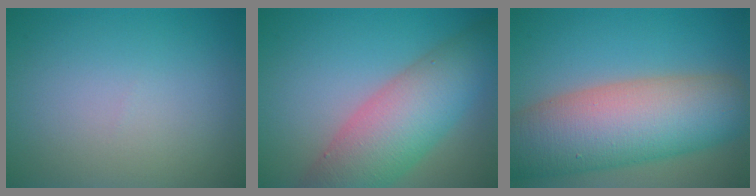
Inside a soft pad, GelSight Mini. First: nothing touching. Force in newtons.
{"total": 8.6, "press": 8.6, "slide": 0.3}
{"total": 12.2, "press": 12.2, "slide": 0.7}